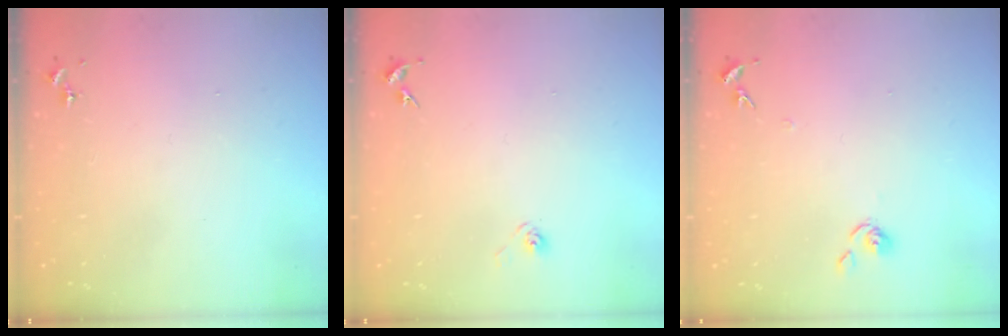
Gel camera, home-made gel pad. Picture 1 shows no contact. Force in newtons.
{"total": 2.9, "press": 2.6, "slide": 1.4}
{"total": 6.7, "press": 6.7, "slide": 0.6}